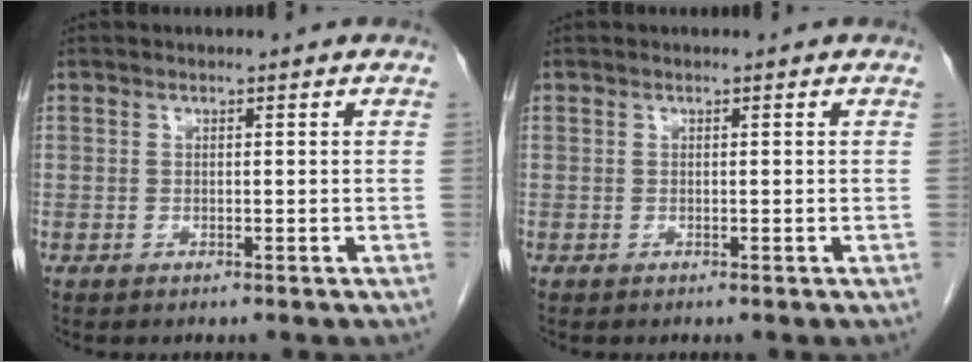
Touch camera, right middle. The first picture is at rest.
{"total": 0.0}